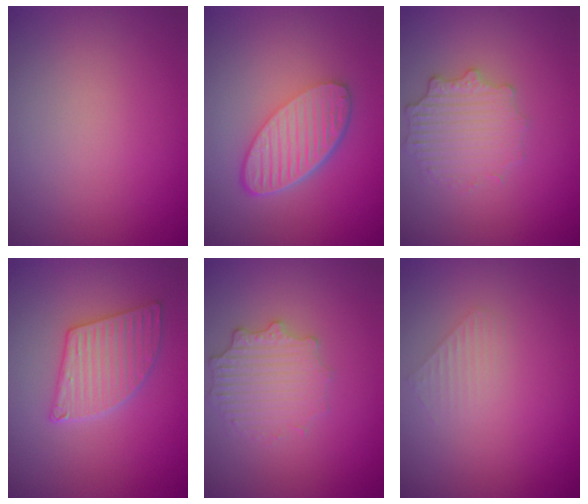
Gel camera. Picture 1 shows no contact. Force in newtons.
{"total": 5.9, "press": 4.2, "slide": 4.1}
{"total": 2.6, "press": 2.5, "slide": 0.9}
{"total": 3.8, "press": 3.6, "slide": 1.2}
{"total": 2.6, "press": 2.5, "slide": 0.9}
{"total": 1.3, "press": 1.3, "slide": 0.2}